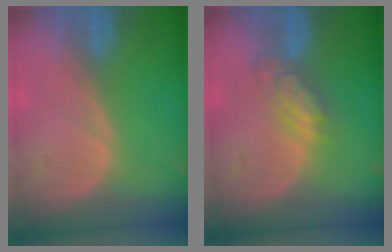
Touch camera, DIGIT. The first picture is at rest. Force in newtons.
{"total": 5.4, "press": 4.6, "slide": 2.8}